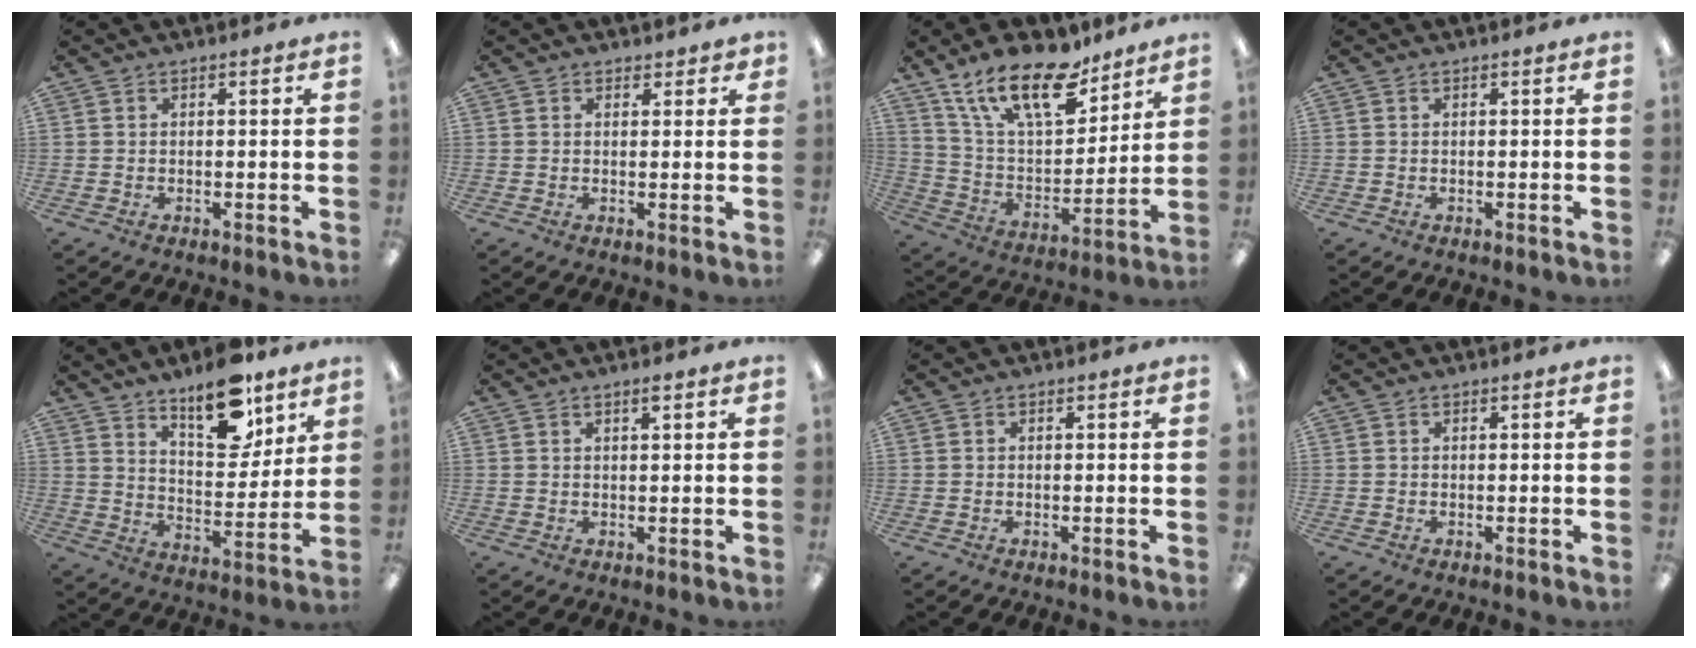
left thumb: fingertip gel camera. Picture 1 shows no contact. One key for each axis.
{"total": 1.8, "fx": 1.2, "fy": 1.3, "fz": 0.4, "tx": 0.008, "ty": -0.003, "tz": 0.019}
{"total": 19.8, "fx": 13.9, "fy": 8.5, "fz": 11.2, "tx": -0.201, "ty": -0.075, "tz": 0.247}
{"total": 0.0}
{"total": 15.5, "fx": 11.3, "fy": 6.7, "fz": 8.3, "tx": -0.114, "ty": -0.068, "tz": 0.194}
{"total": 1.4, "fx": 1.0, "fy": 0.2, "fz": 0.9, "tx": -0.020, "ty": 0.000, "tz": 0.017}
{"total": 0.0}
{"total": 0.0}